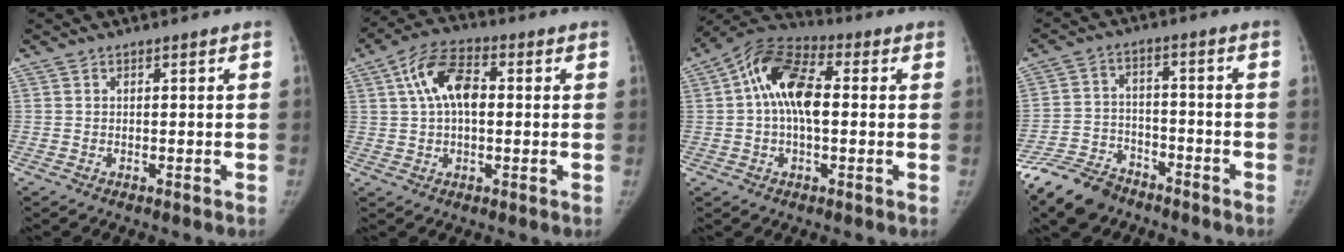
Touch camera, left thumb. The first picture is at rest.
{"total": 10.2, "force": [2.0, 5.6, 8.3], "torque": [-0.149, 0.021, 0.029]}
{"total": 12.8, "force": [1.5, 6.9, 10.6], "torque": [-0.187, 0.031, 0.013]}
{"total": 10.6, "force": [-8.4, 5.6, 3.4], "torque": [-0.061, 0.040, -0.154]}